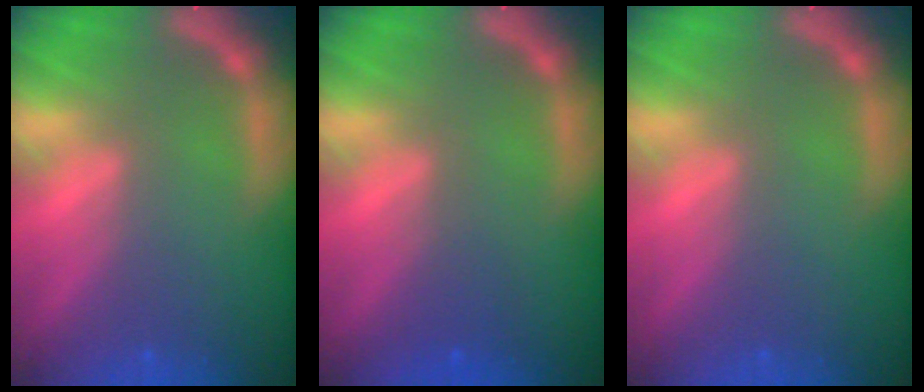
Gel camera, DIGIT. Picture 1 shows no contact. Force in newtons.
{"total": 1.5}
{"total": 0.0}